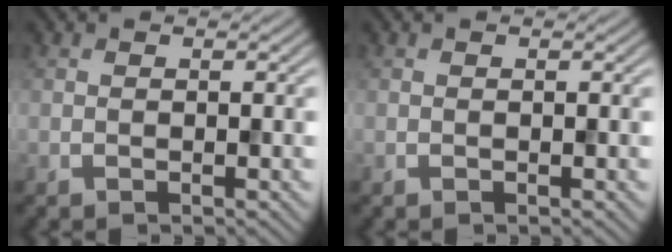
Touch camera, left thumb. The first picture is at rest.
{"total": 0.0}